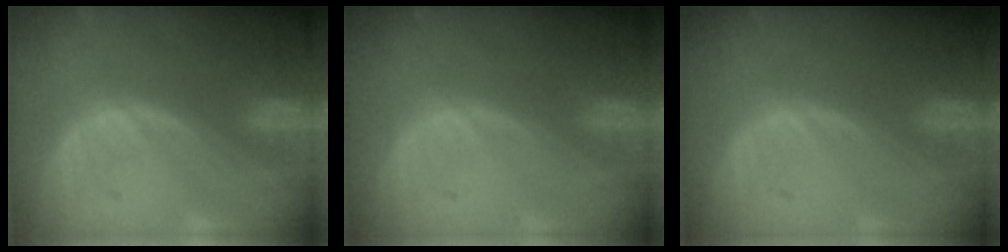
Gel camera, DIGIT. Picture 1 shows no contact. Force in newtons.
{"total": 0.0}
{"total": 0.0}